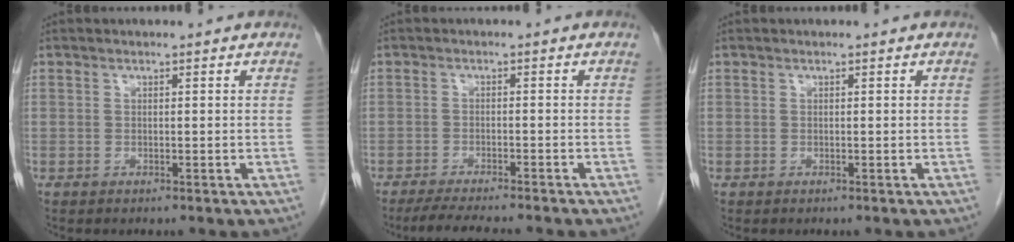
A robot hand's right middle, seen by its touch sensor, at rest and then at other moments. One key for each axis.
{"total": 7.3, "fx": -6.4, "fy": 0.2, "fz": 3.6, "tx": -0.049, "ty": -0.016, "tz": -0.100}
{"total": 0.0}